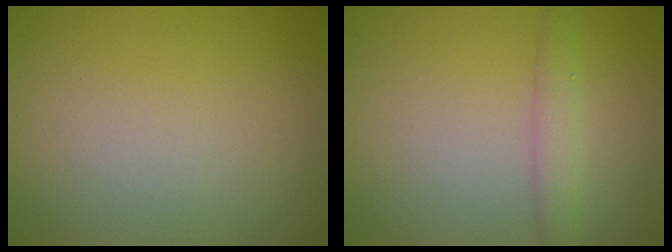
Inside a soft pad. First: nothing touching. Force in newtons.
{"total": 2.0, "press": 2.0, "slide": 0.1}